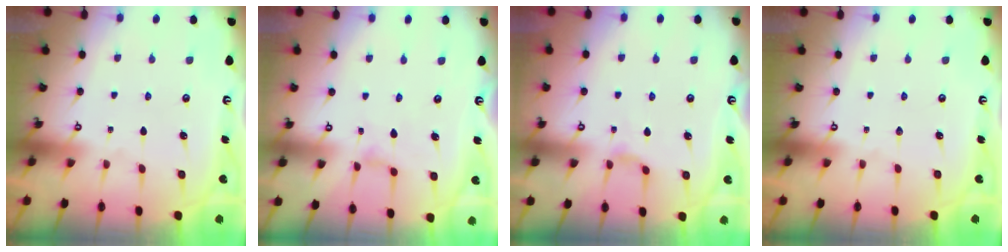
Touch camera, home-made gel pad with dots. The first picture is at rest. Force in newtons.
{"total": 2.3, "press": 2.2, "slide": 0.4}
{"total": 1.9, "press": 1.9, "slide": 0.4}
{"total": 0.0}